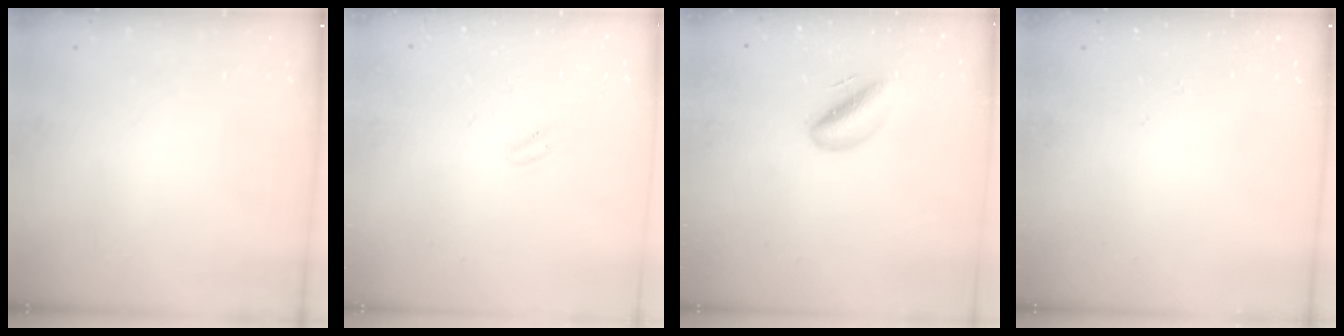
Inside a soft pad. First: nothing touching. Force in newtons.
{"total": 0.0}
{"total": 6.7, "press": 6.5, "slide": 1.9}
{"total": 0.0}